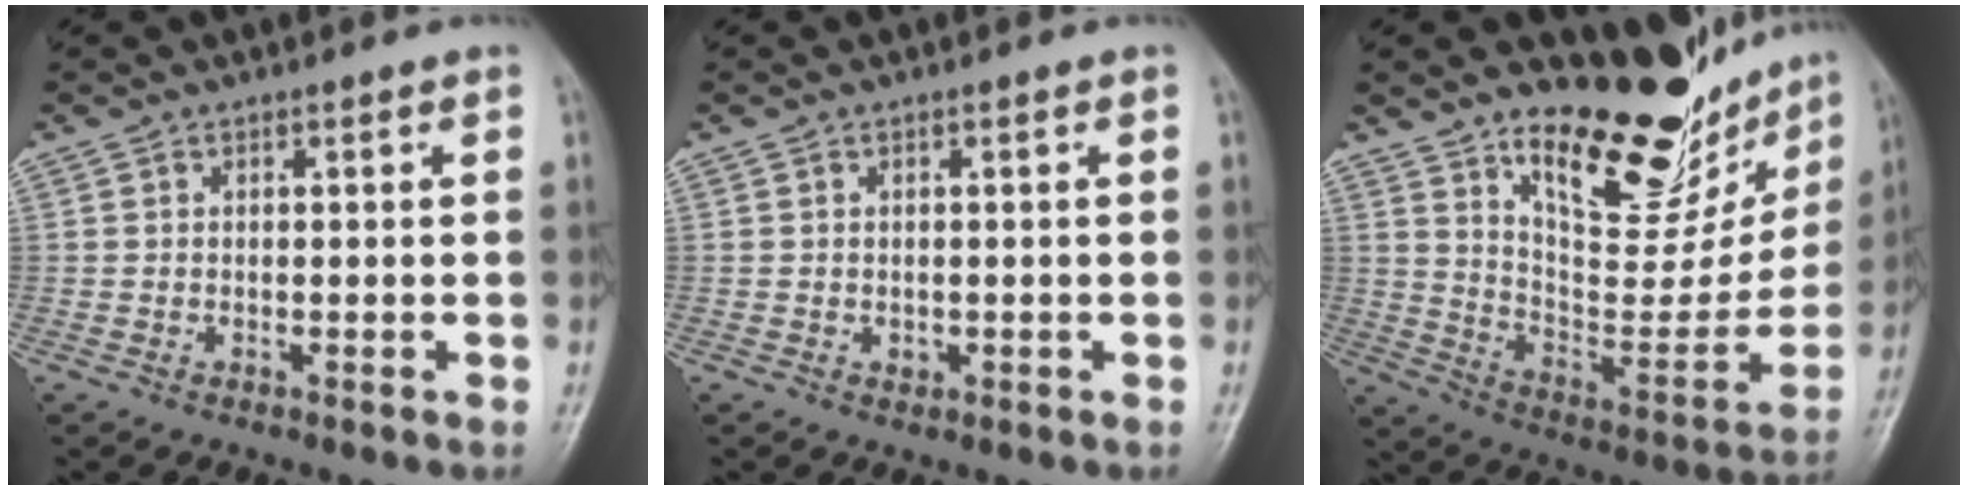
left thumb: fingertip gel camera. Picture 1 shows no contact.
{"total": 1.0, "force": [0.0, 0.8, 0.5], "torque": [-0.007, -0.001, 0.003]}
{"total": 22.4, "force": [17.2, 8.5, 11.7], "torque": [-0.111, -0.118, 0.269]}